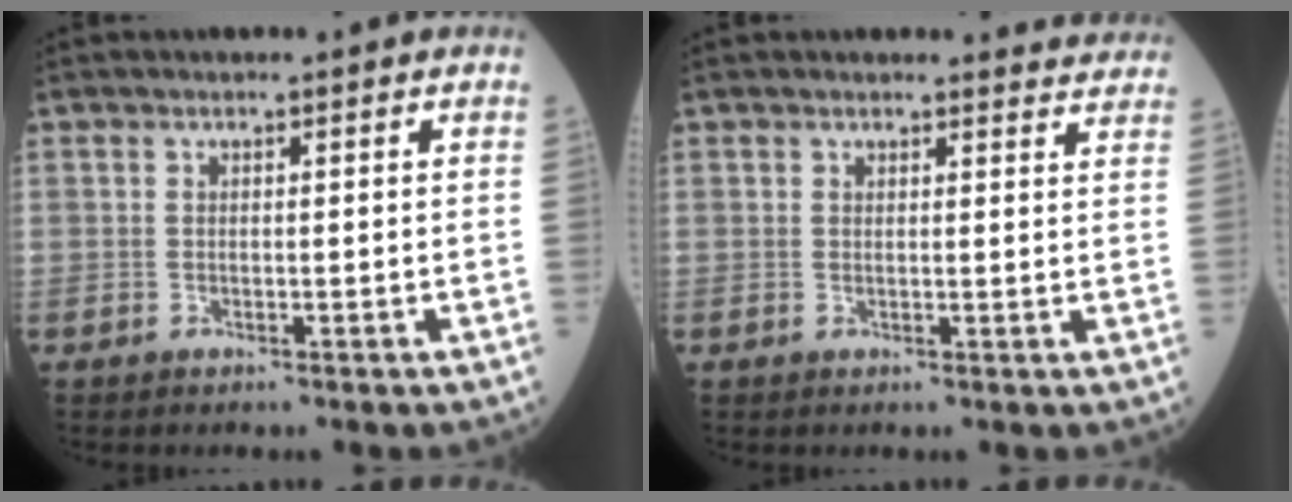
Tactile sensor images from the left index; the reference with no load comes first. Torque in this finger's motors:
{"motor_torque": [1.06, -1.08, 0.36, 0.04]}